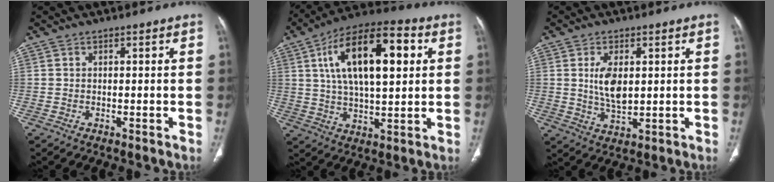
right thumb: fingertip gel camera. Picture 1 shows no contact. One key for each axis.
{"total": 20.1, "fx": 5.5, "fy": 8.8, "fz": 17.2, "tx": -0.273, "ty": 0.010, "tz": 0.085}
{"total": 7.1, "fx": 1.3, "fy": 3.7, "fz": 5.9, "tx": -0.106, "ty": -0.010, "tz": 0.030}